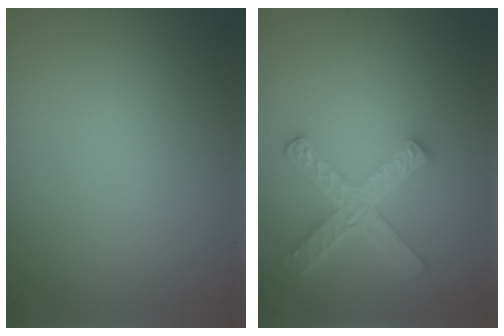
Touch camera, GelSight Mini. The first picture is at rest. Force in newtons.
{"total": 5.2, "press": 3.9, "slide": 3.3}